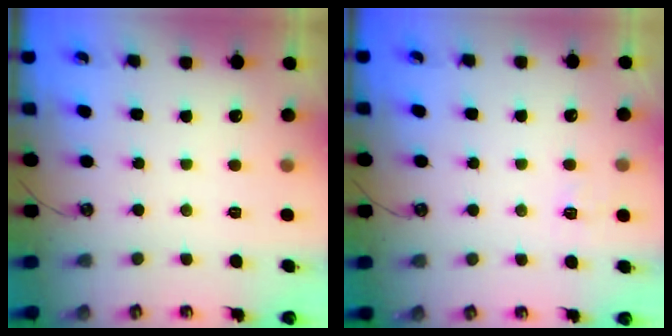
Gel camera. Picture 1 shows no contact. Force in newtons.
{"total": 2.8, "press": 2.8, "slide": 0.4}